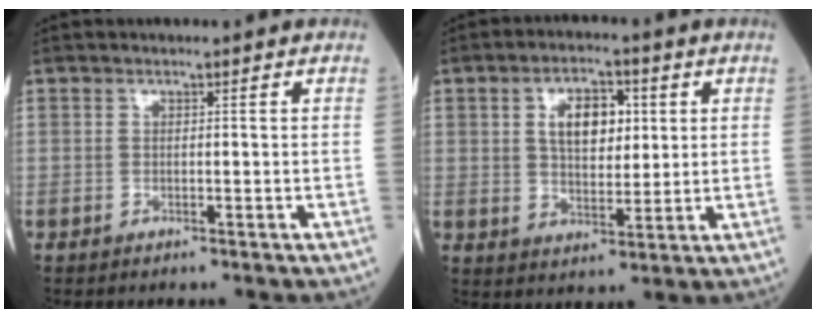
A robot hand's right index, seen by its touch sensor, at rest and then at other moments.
{"total": 7.8, "force": [2.2, 4.1, 6.3], "torque": [-0.110, 0.013, 0.041]}